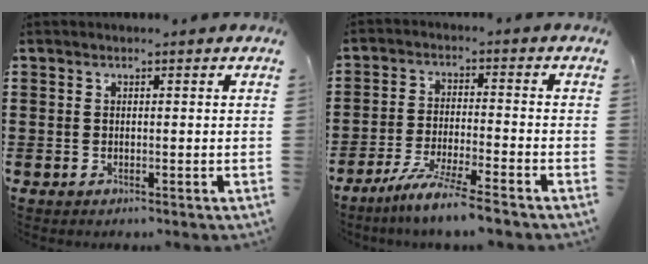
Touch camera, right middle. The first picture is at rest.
{"total": 6.5, "force": [-5.6, -0.6, 3.3], "torque": [-0.068, -0.018, -0.107]}